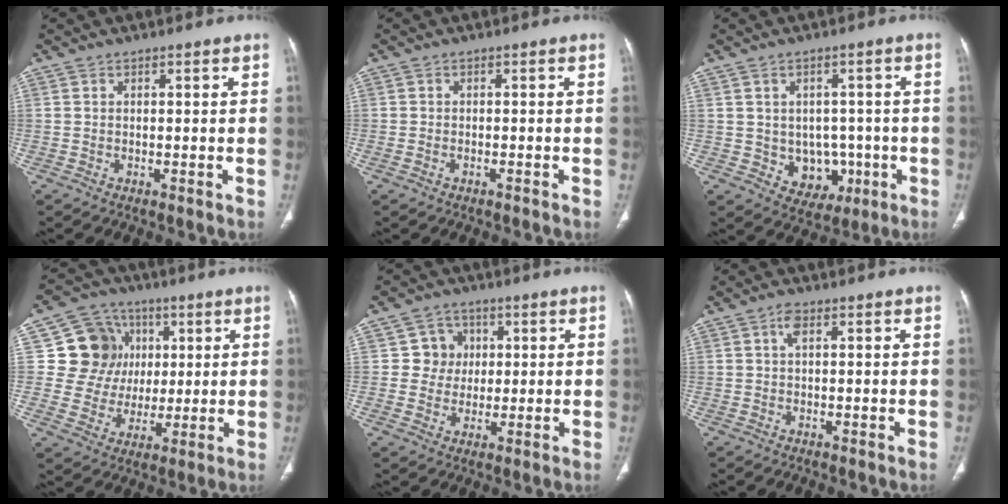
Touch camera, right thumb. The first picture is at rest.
{"total": 1.0, "force": [-0.6, 0.5, 0.7], "torque": [-0.022, 0.010, -0.006]}
{"total": 8.2, "force": [-1.4, 6.9, 4.2], "torque": [-0.018, 0.011, 0.001]}
{"total": 13.1, "force": [3.2, 12.1, 4.1], "torque": [-0.023, 0.004, 0.060]}
{"total": 5.9, "force": [1.0, 5.7, 1.0], "torque": [0.025, 0.008, 0.011]}
{"total": 1.8, "force": [0.4, 0.9, 1.5], "torque": [-0.029, 0.005, 0.004]}